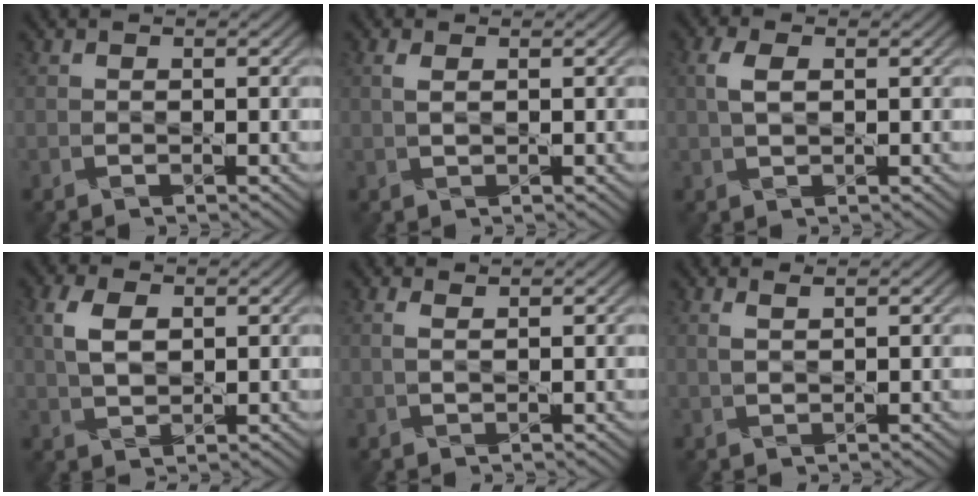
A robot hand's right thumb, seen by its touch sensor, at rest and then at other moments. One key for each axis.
{"total": 1.1, "fx": 0.6, "fy": 0.2, "fz": 0.9, "tx": -0.027, "ty": 0.005, "tz": 0.010}
{"total": 2.7, "fx": 0.8, "fy": 1.3, "fz": 2.2, "tx": -0.056, "ty": 0.005, "tz": 0.012}
{"total": 4.2, "fx": 1.5, "fy": 2.3, "fz": 3.2, "tx": -0.079, "ty": 0.006, "tz": 0.027}
{"total": 1.1, "fx": 0.9, "fy": -0.1, "fz": 0.6, "tx": -0.017, "ty": 0.005, "tz": 0.014}
{"total": 1.4, "fx": 1.2, "fy": -0.1, "fz": 0.8, "tx": -0.016, "ty": -0.003, "tz": 0.021}